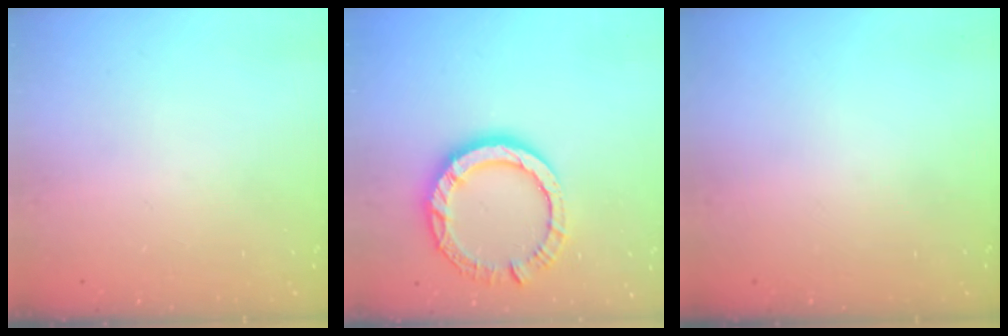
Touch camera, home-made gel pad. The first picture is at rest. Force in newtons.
{"total": 13.2, "press": 13.1, "slide": 1.6}
{"total": 0.0}